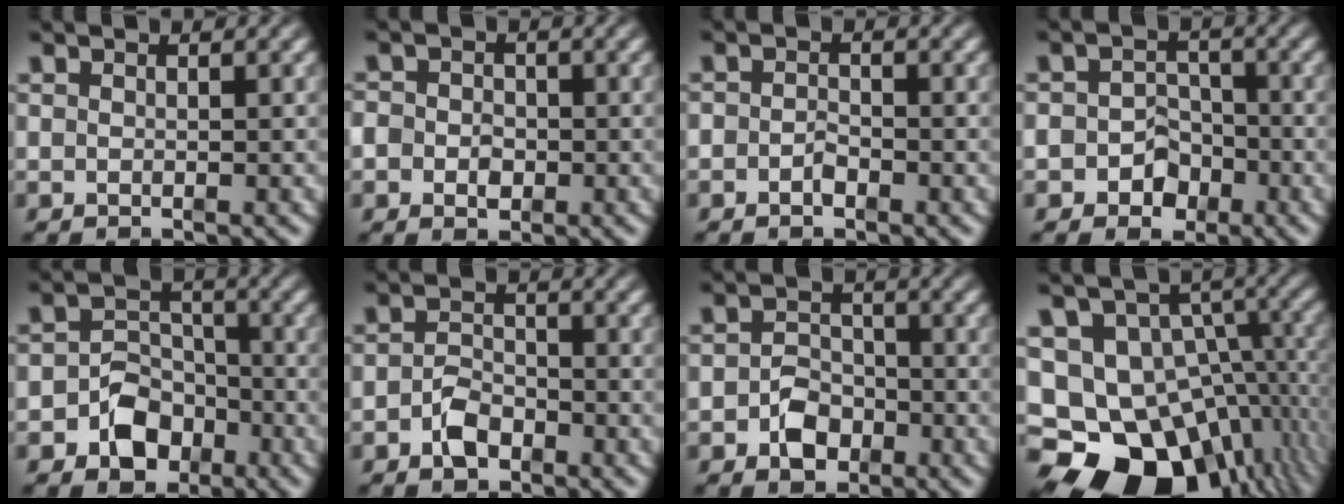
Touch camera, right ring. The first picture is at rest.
{"total": 3.2, "force": [-0.9, 2.7, 1.4], "torque": [-0.028, -0.015, -0.014]}
{"total": 1.8, "force": [-1.1, 1.3, 0.7], "torque": [-0.015, -0.007, -0.019]}
{"total": 5.0, "force": [-2.2, 4.2, 1.6], "torque": [-0.017, -0.014, -0.037]}
{"total": 5.4, "force": [-2.4, 4.4, 2.2], "torque": [-0.032, -0.015, -0.039]}
{"total": 2.9, "force": [-1.9, 1.7, 1.3], "torque": [-0.022, -0.011, -0.029]}
{"total": 3.5, "force": [-1.9, 2.6, 1.5], "torque": [-0.013, -0.013, -0.030]}
{"total": 21.4, "force": [-7.9, 16.8, 10.6], "torque": [-0.215, -0.103, -0.105]}